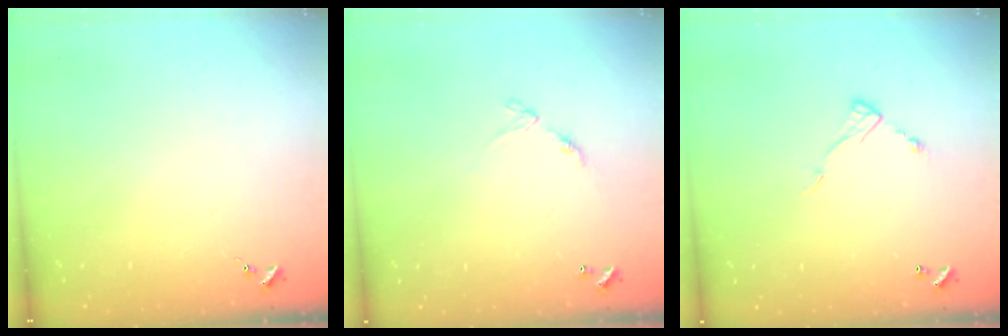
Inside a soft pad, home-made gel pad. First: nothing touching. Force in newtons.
{"total": 6.2, "press": 6.2, "slide": 0.7}
{"total": 6.6, "press": 6.6, "slide": 0.3}